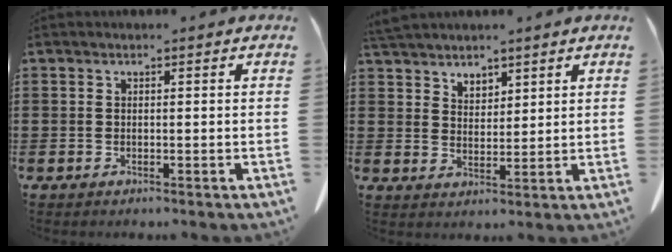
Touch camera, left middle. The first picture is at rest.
{"total": 3.8, "force": [3.4, 1.5, 0.3], "torque": [-0.019, -0.006, 0.066]}